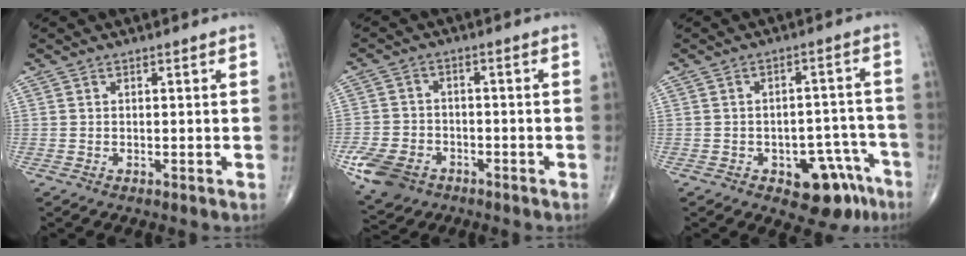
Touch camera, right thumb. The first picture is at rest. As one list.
[{"total": 9.2, "force": [-4.6, 6.7, 4.4], "torque": [-0.088, 0.018, -0.077]}, {"total": 10.4, "force": [-5.6, 5.7, 6.7], "torque": [-0.046, 0.047, -0.065]}]